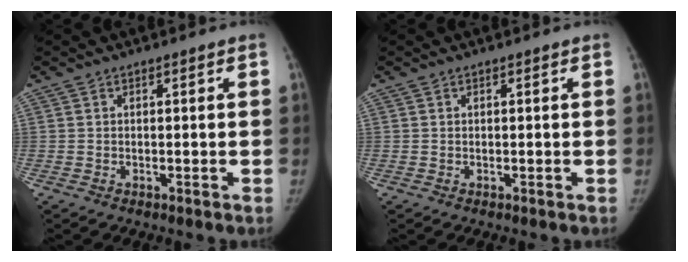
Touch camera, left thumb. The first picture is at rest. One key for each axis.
{"total": 0.0}